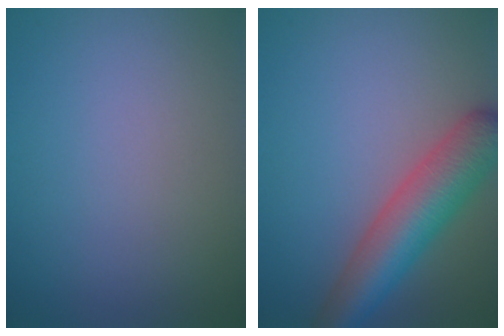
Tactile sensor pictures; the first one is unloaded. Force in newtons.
{"total": 7.0, "press": 7.0, "slide": 0.2}